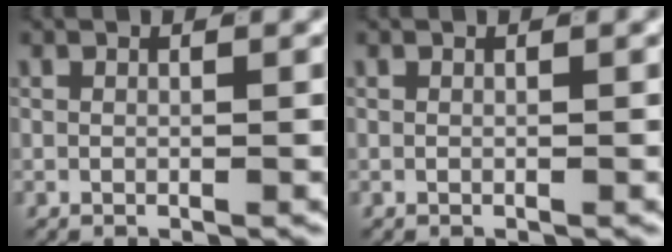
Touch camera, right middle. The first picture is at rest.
{"total": 0.0}